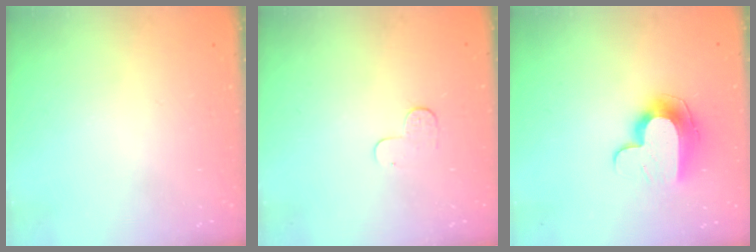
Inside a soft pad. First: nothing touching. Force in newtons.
{"total": 3.1, "press": 3.1, "slide": 0.3}
{"total": 10.0, "press": 9.9, "slide": 1.1}